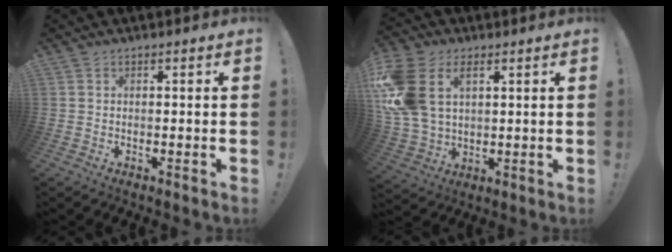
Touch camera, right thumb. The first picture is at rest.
{"total": 15.8, "force": [5.4, 10.6, 10.4], "torque": [-0.223, -0.017, 0.103]}